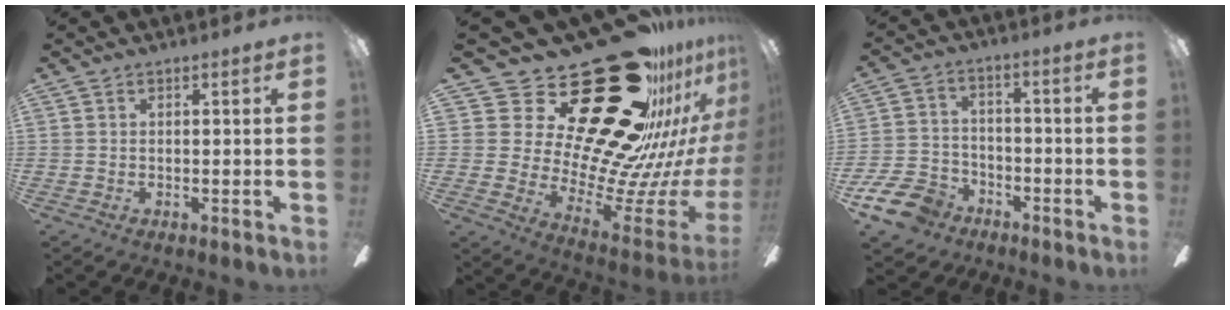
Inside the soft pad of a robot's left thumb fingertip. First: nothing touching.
{"total": 41.4, "force": [23.6, 19.8, 27.7], "torque": [-0.379, -0.215, 0.479]}
{"total": 11.0, "force": [-7.4, 6.8, 4.3], "torque": [-0.102, 0.050, -0.139]}